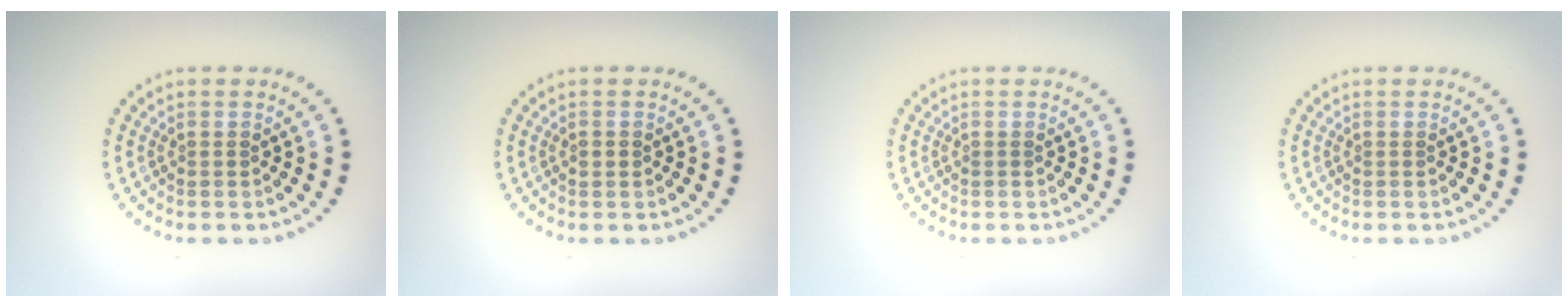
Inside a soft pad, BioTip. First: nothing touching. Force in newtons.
{"total": 0.8, "press": 0.8, "slide": 0.1}
{"total": 0.0}
{"total": 0.0}